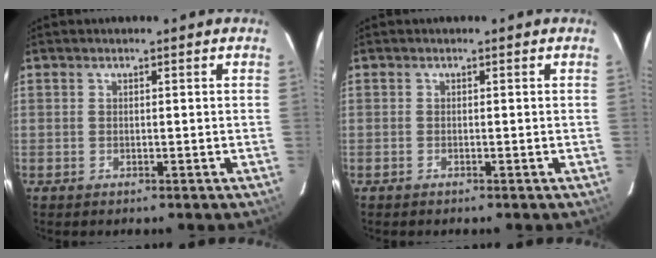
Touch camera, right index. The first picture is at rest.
{"total": 0.0}